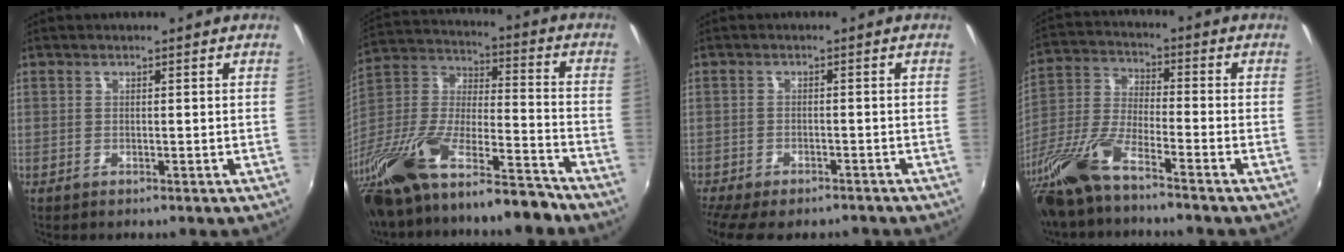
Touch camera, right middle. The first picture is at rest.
{"total": 25.5, "force": [-18.5, 6.2, 16.5], "torque": [-0.319, -0.039, -0.319]}
{"total": 9.5, "force": [-7.9, 2.8, 4.5], "torque": [-0.104, -0.036, -0.122]}
{"total": 14.4, "force": [-10.6, 2.2, 9.4], "torque": [-0.216, -0.024, -0.215]}